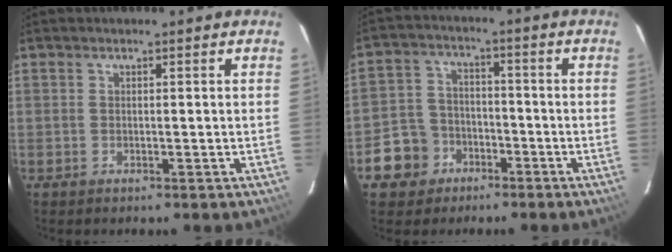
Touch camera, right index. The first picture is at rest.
{"total": 8.3, "force": [-4.1, 7.0, 1.5], "torque": [-0.061, 0.025, -0.061]}